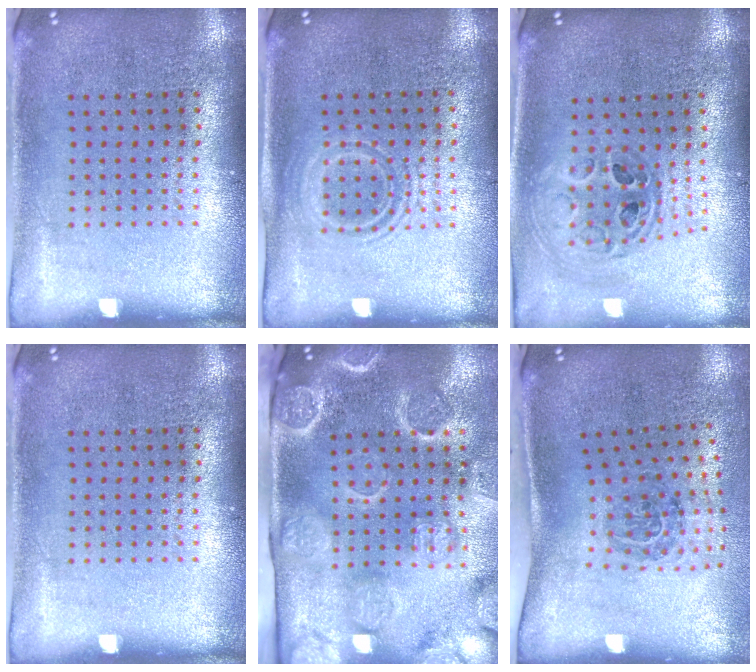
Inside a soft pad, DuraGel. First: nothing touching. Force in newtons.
{"total": 1.3, "press": 1.2, "slide": 0.6}
{"total": 1.0, "press": 1.0, "slide": 0.2}
{"total": 0.0}
{"total": 4.2, "press": 3.4, "slide": 2.5}
{"total": 1.7, "press": 1.1, "slide": 1.4}